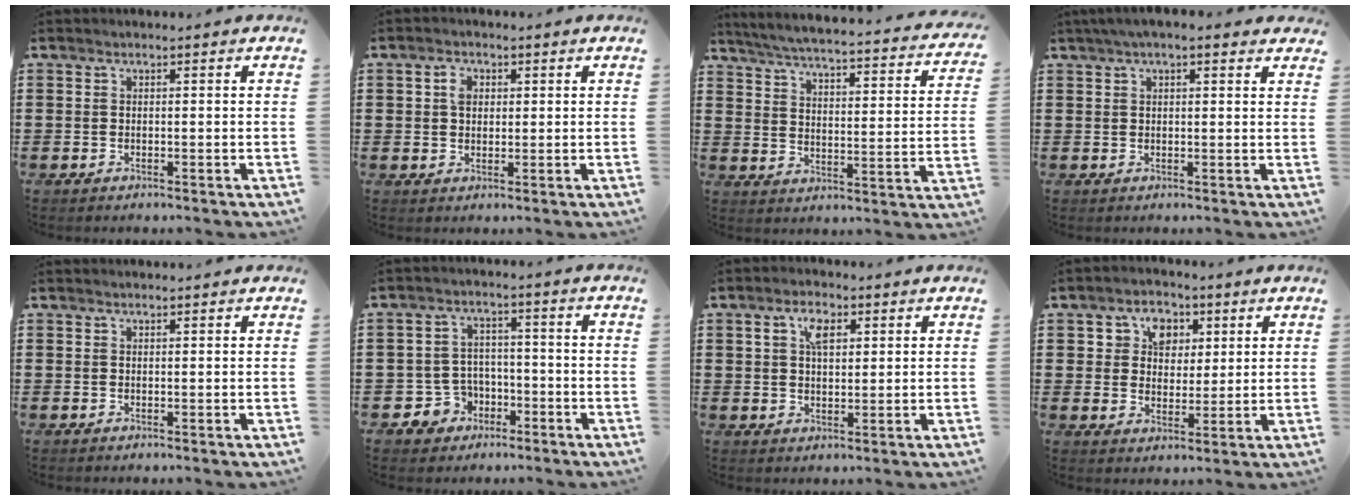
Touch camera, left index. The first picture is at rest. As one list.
[{"total": 2.6, "force": [0.7, 1.9, 1.6], "torque": [-0.028, 0.009, 0.009]}, {"total": 4.1, "force": [3.8, -0.4, 1.5], "torque": [-0.052, -0.034, 0.056]}, {"total": 3.0, "force": [2.1, 0.7, 2.1], "torque": [-0.045, 0.008, 0.037]}, {"total": 0.6, "force": [0.6, 0.0, 0.1], "torque": [-0.004, -0.001, 0.012]}, {"total": 5.3, "force": [-2.7, 4.3, 1.4], "torque": [-0.049, 0.011, -0.054]}, {"total": 4.3, "force": [1.9, 2.2, 3.2], "torque": [-0.064, 0.009, 0.030]}, {"total": 5.5, "force": [2.6, 4.4, 2.0], "torque": [-0.047, 0.013, 0.042]}]